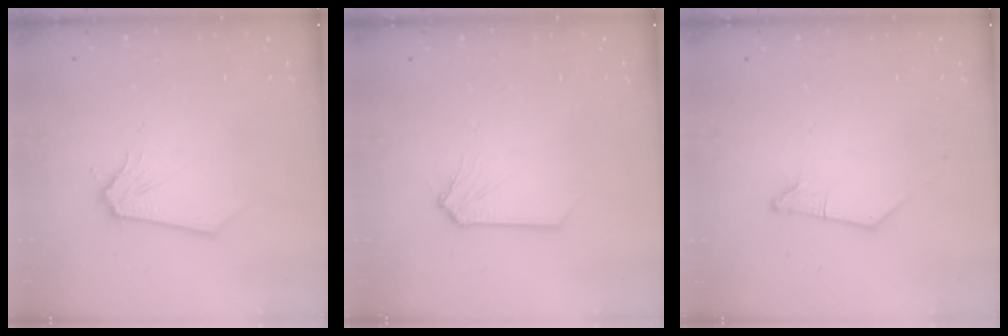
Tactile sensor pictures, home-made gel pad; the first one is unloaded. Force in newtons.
{"total": 0.6, "press": 0.6, "slide": 0.0}
{"total": 0.8, "press": 0.8, "slide": 0.2}